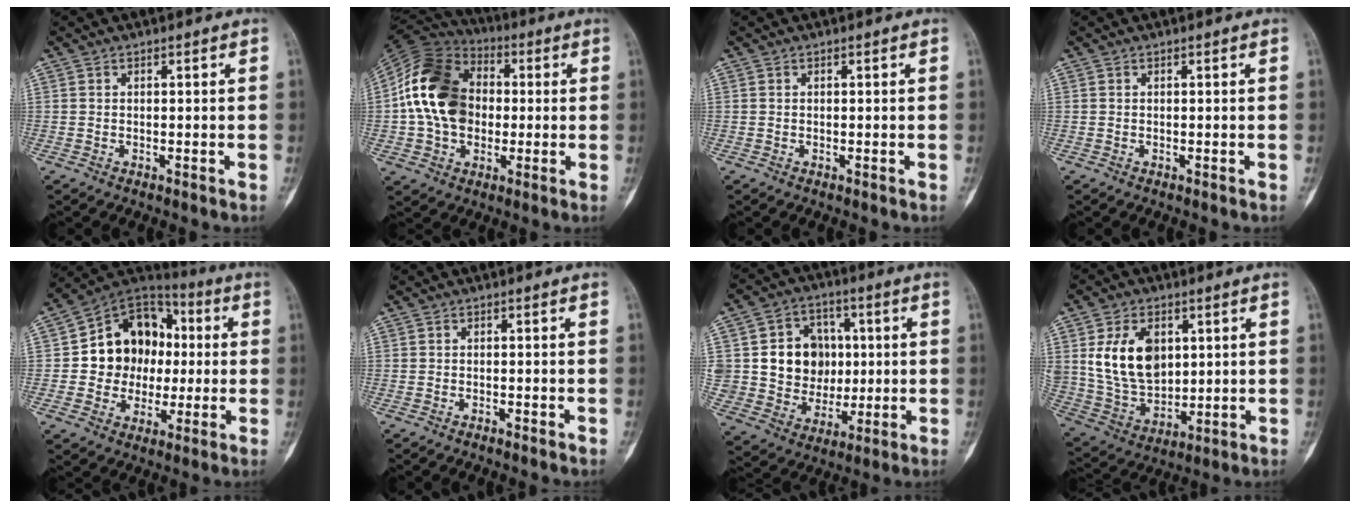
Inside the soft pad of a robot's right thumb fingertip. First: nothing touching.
{"total": 18.3, "force": [0.5, 13.6, 12.1], "torque": [-0.200, 0.025, 0.000]}
{"total": 0.0}
{"total": 0.0}
{"total": 15.9, "force": [0.4, 13.5, 8.4], "torque": [-0.074, 0.029, 0.007]}
{"total": 0.7, "force": [-0.6, 0.0, 0.3], "torque": [-0.009, 0.004, -0.008]}
{"total": 15.2, "force": [2.0, 13.2, 7.1], "torque": [-0.063, 0.010, 0.052]}
{"total": 14.5, "force": [3.9, 9.8, 10.0], "torque": [-0.157, -0.017, 0.089]}